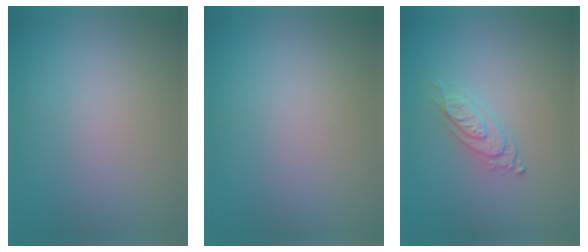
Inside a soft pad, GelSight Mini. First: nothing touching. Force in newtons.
{"total": 0.0}
{"total": 2.5, "press": 2.1, "slide": 1.4}